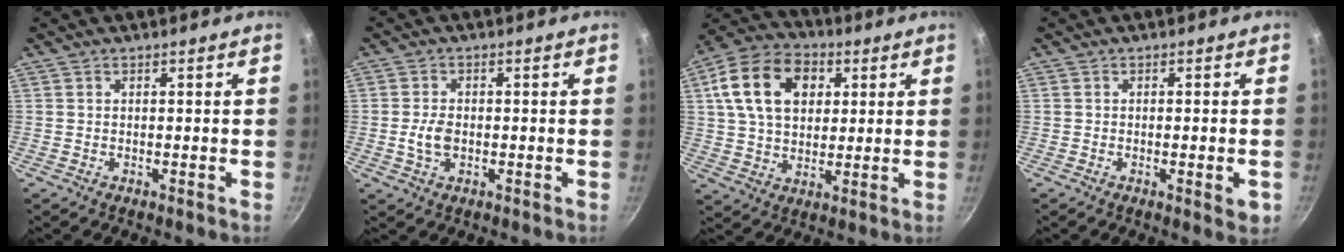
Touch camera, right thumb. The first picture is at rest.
{"total": 4.1, "force": [-0.6, 2.6, 3.1], "torque": [-0.056, 0.006, -0.013]}
{"total": 16.7, "force": [4.8, 11.7, 10.9], "torque": [-0.171, 0.007, 0.072]}
{"total": 3.3, "force": [-1.0, 0.9, 3.0], "torque": [-0.041, -0.006, -0.017]}